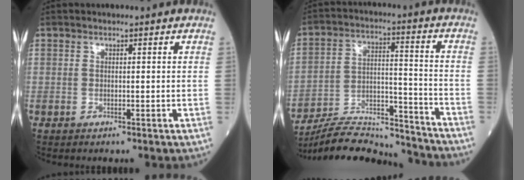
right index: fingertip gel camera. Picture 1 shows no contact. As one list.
[{"total": 18.4, "force": [-17.8, 1.8, 4.2], "torque": [-0.089, 0.018, -0.281]}]